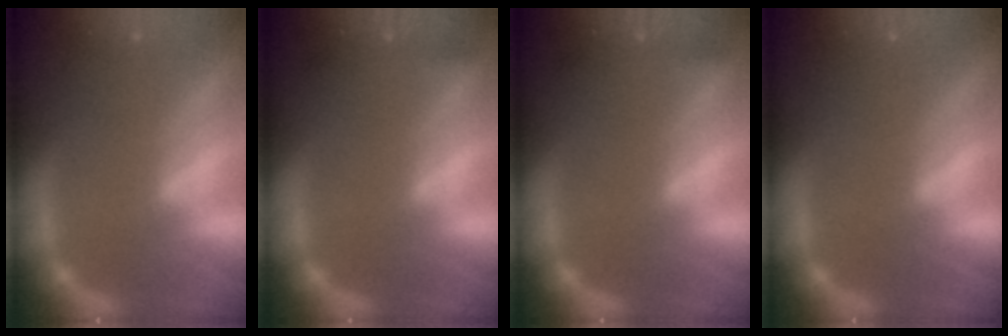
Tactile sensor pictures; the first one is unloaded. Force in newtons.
{"total": 1.9}
{"total": 1.9}
{"total": 0.0}